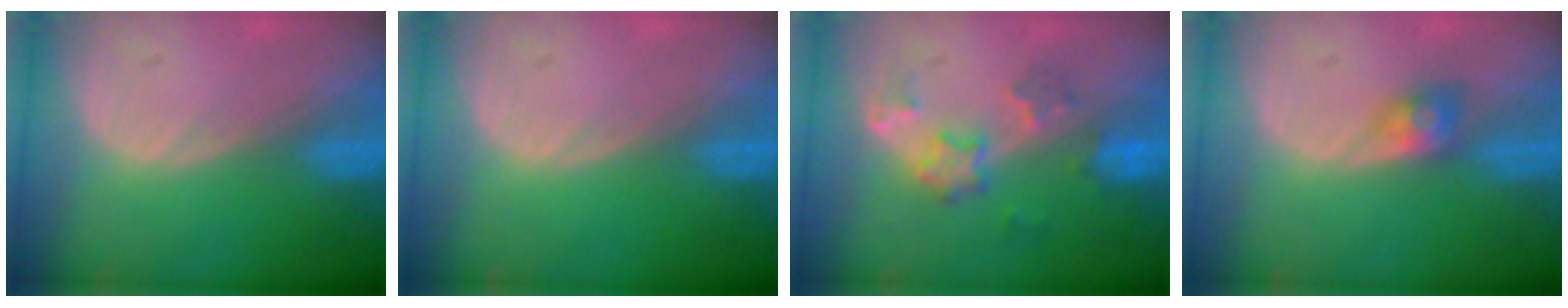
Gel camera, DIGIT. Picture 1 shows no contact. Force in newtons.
{"total": 0.0}
{"total": 5.9, "press": 5.4, "slide": 2.4}
{"total": 3.0, "press": 2.6, "slide": 1.5}